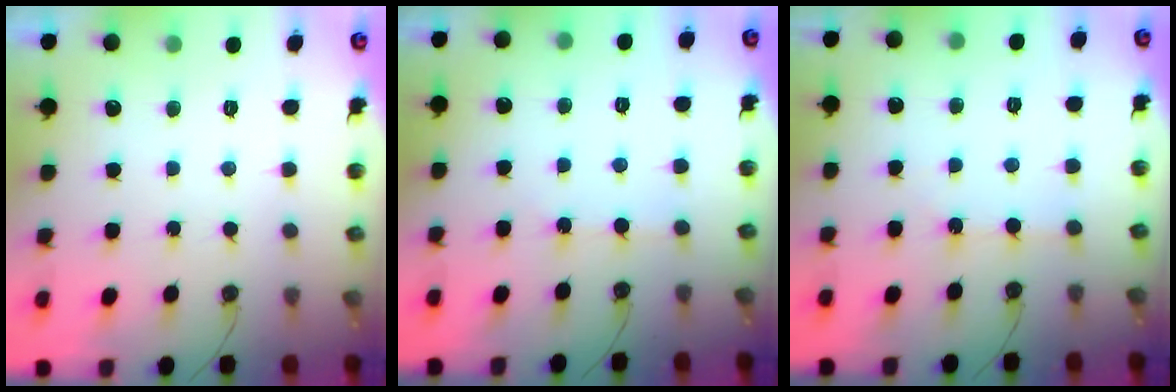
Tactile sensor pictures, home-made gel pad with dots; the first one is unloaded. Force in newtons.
{"total": 2.1, "press": 2.0, "slide": 0.4}
{"total": 1.4, "press": 1.3, "slide": 0.3}